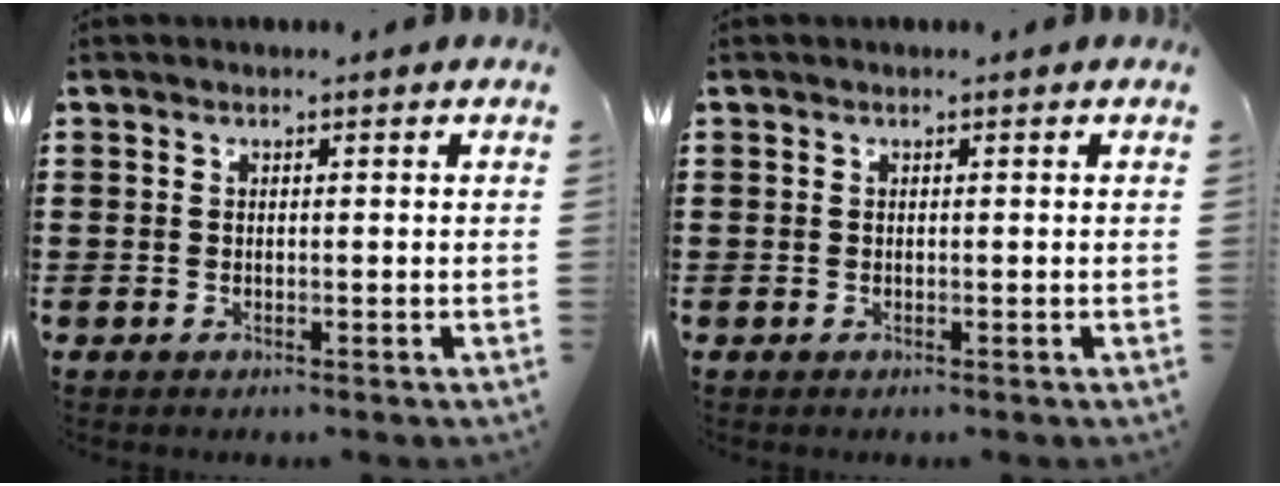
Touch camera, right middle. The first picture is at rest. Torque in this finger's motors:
{"motor_torque": [0.09, -0.10, 0.02, -0.01]}